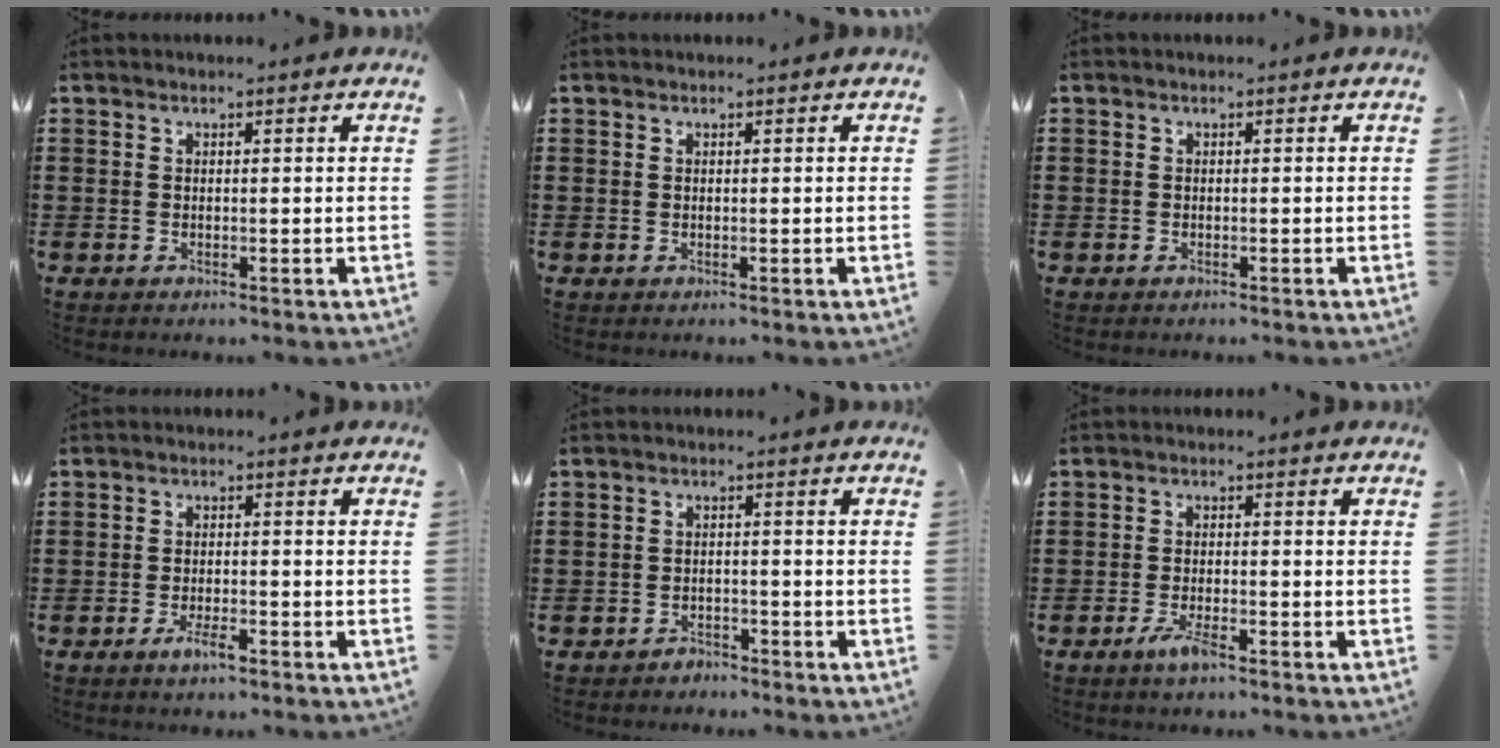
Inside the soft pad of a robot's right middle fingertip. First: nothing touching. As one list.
[{"total": 0.0}, {"total": 0.0}, {"total": 2.4, "force": [-1.3, 0.6, 1.9], "torque": [-0.037, -0.001, -0.024]}, {"total": 1.5, "force": [-1.5, 0.3, -0.2], "torque": [-0.002, 0.001, -0.034]}, {"total": 3.2, "force": [-1.9, 0.7, 2.5], "torque": [-0.055, -0.004, -0.037]}]